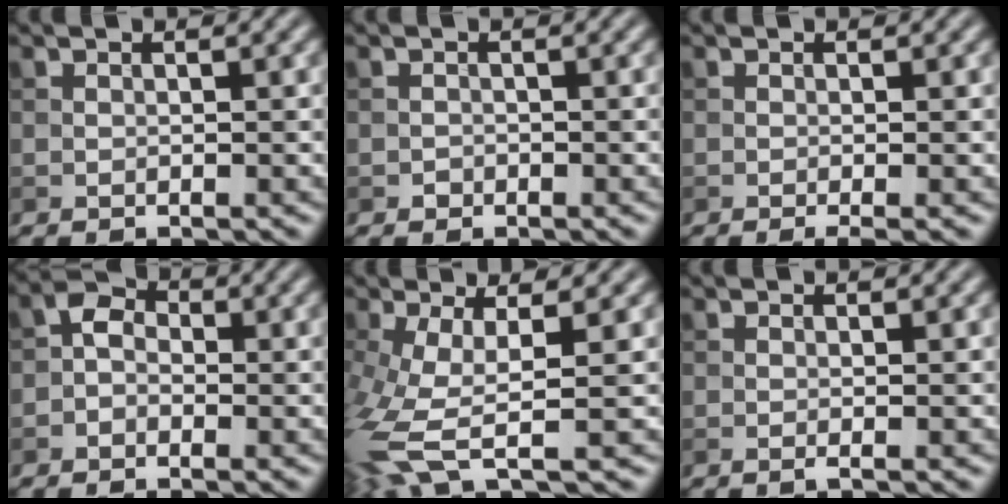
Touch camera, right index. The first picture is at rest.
{"total": 0.6, "force": [-0.3, 0.5, 0.0], "torque": [0.005, -0.004, -0.006]}
{"total": 1.4, "force": [-0.5, 0.3, 1.3], "torque": [-0.020, -0.007, -0.010]}
{"total": 2.1, "force": [-0.7, 1.5, 1.1], "torque": [-0.017, 0.009, -0.021]}
{"total": 7.8, "force": [-2.5, 2.5, 7.0], "torque": [-0.172, -0.012, -0.053]}
{"total": 0.6, "force": [-0.2, 0.0, 0.6], "torque": [-0.012, -0.006, -0.003]}